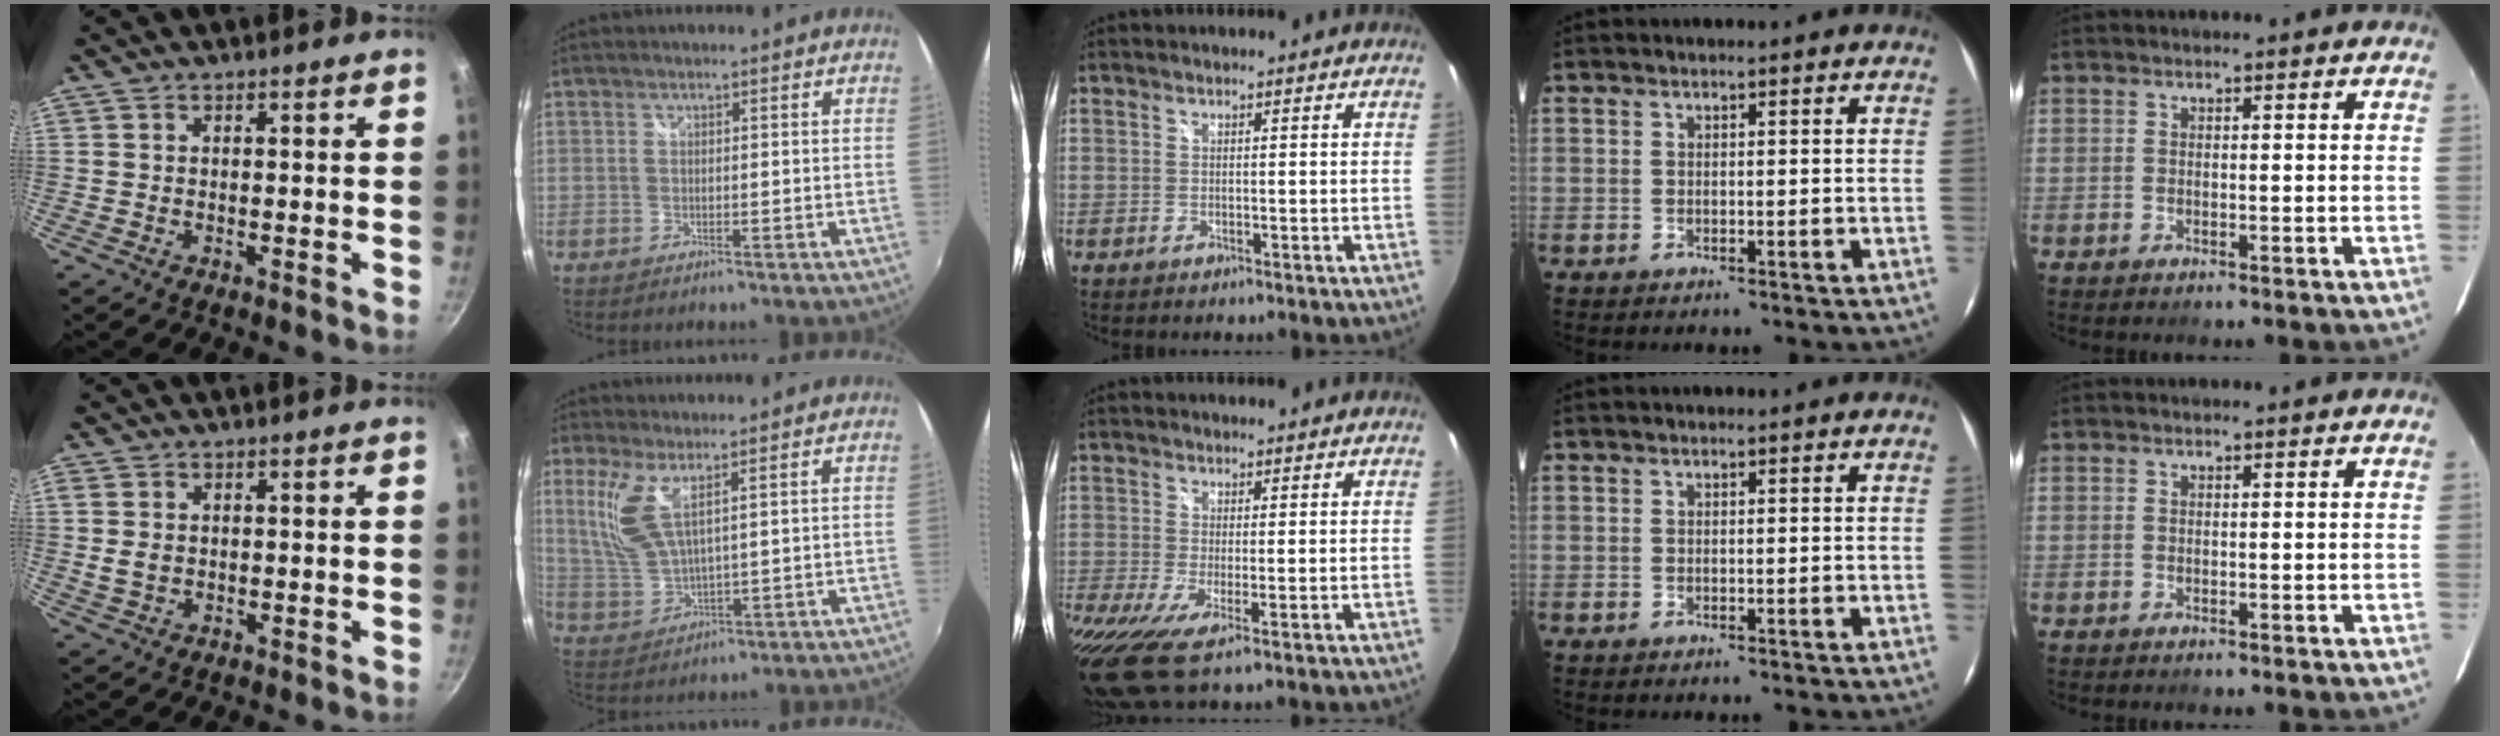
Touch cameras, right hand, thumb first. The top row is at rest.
{"thumb": {"total": 2.7, "force": [0.2, 2.0, 1.8], "torque": [-0.033, -0.001, 0.006]}, "index": {"total": 7.9, "force": [3.9, 2.2, 6.5], "torque": [-0.148, -0.006, 0.091]}, "middle": {"total": 8.3, "force": [-2.2, 1.8, 7.8], "torque": [-0.164, -0.032, -0.046]}}